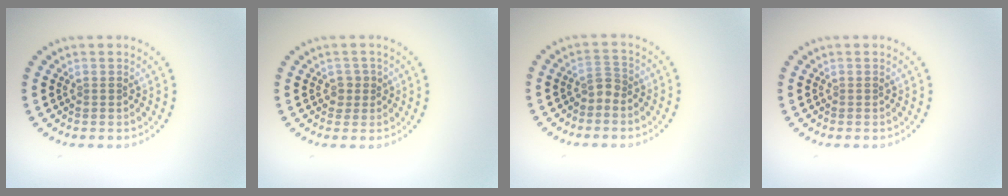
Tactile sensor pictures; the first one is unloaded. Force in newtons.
{"total": 1.4, "press": 1.2, "slide": 0.7}
{"total": 1.4, "press": 1.1, "slide": 0.9}
{"total": 0.0}